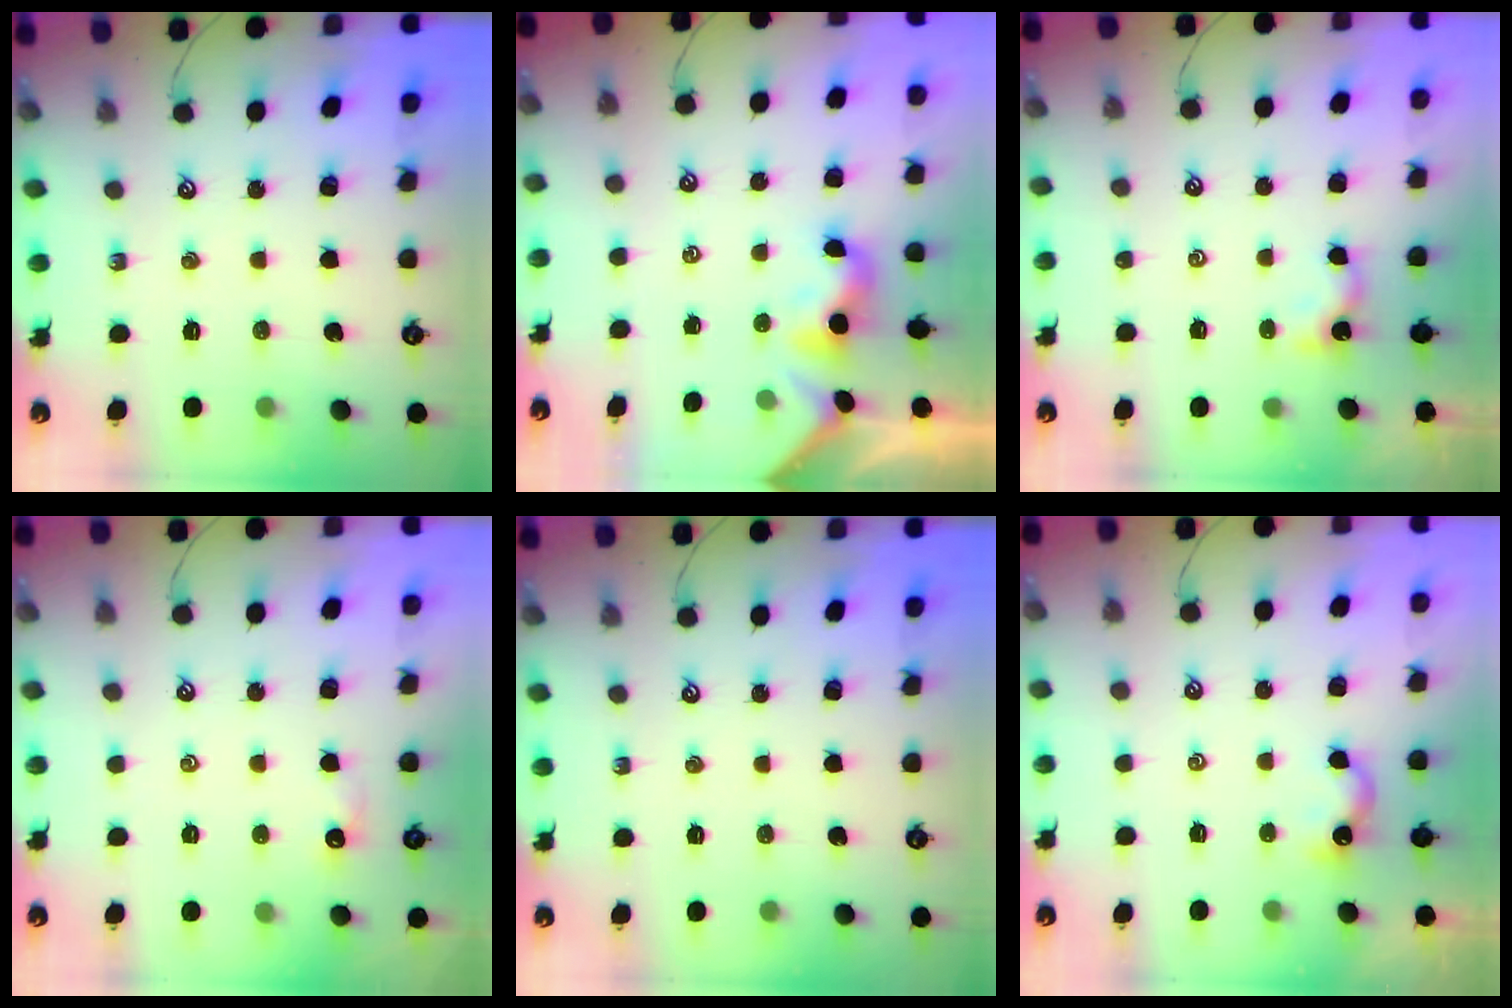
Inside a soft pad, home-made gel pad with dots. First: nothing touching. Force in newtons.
{"total": 2.0, "press": 2.0, "slide": 0.5}
{"total": 0.8, "press": 0.8, "slide": 0.1}
{"total": 2.5, "press": 2.4, "slide": 0.4}
{"total": 0.0}
{"total": 2.5, "press": 2.5, "slide": 0.2}